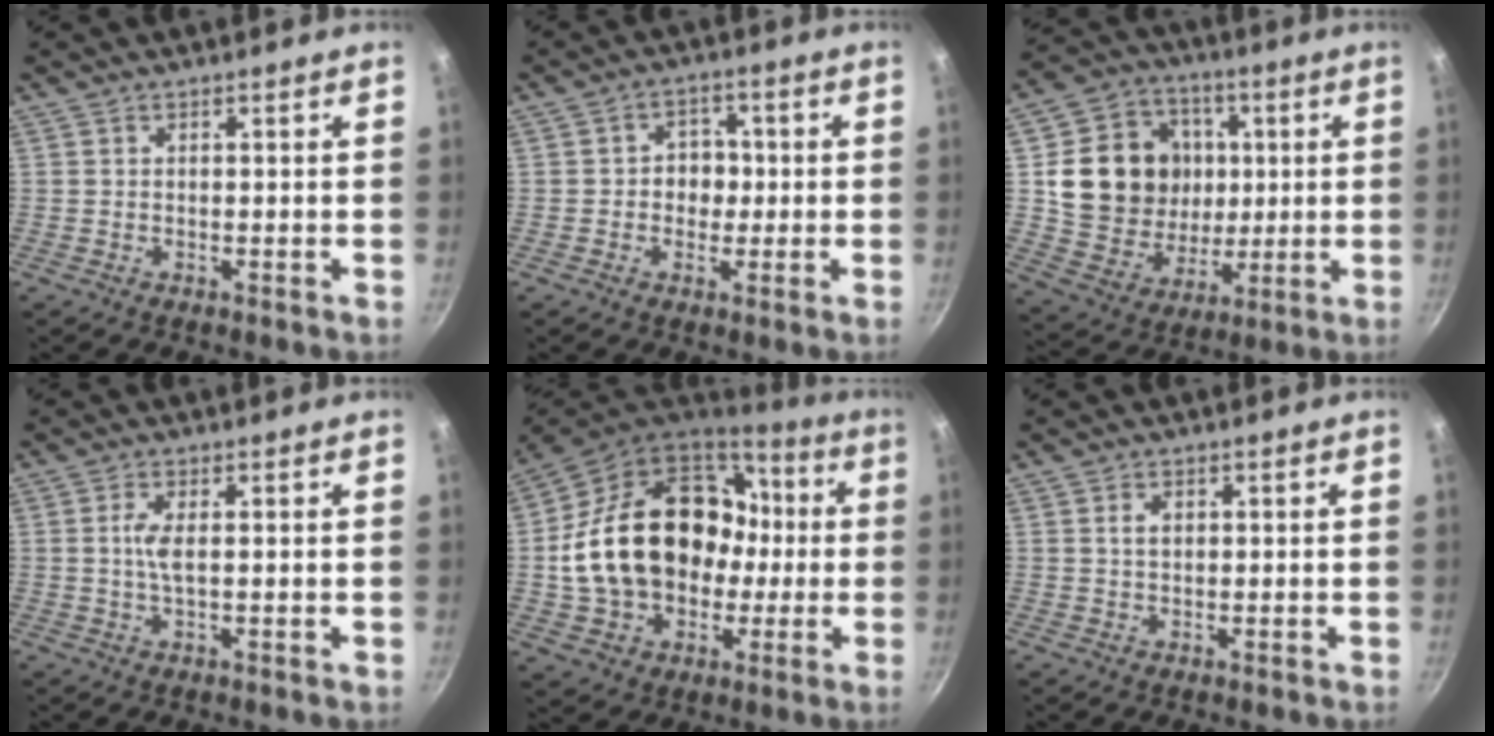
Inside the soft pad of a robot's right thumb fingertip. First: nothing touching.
{"total": 5.1, "force": [-0.3, 4.4, 2.6], "torque": [0.001, 0.007, -0.009]}
{"total": 18.7, "force": [2.9, 16.0, 9.2], "torque": [-0.137, 0.007, 0.062]}
{"total": 3.3, "force": [0.3, 1.0, 3.2], "torque": [-0.073, 0.003, 0.004]}
{"total": 27.2, "force": [0.3, 20.1, 18.3], "torque": [-0.302, 0.054, 0.024]}
{"total": 1.9, "force": [0.4, 1.3, 1.3], "torque": [-0.018, 0.002, 0.008]}